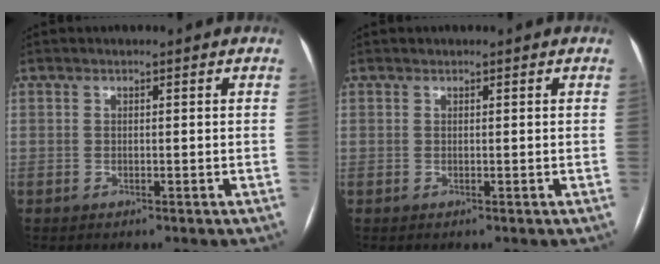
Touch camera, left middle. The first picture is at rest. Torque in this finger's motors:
{"motor_torque": [0.02, 0.01, -0.02, -0.01]}